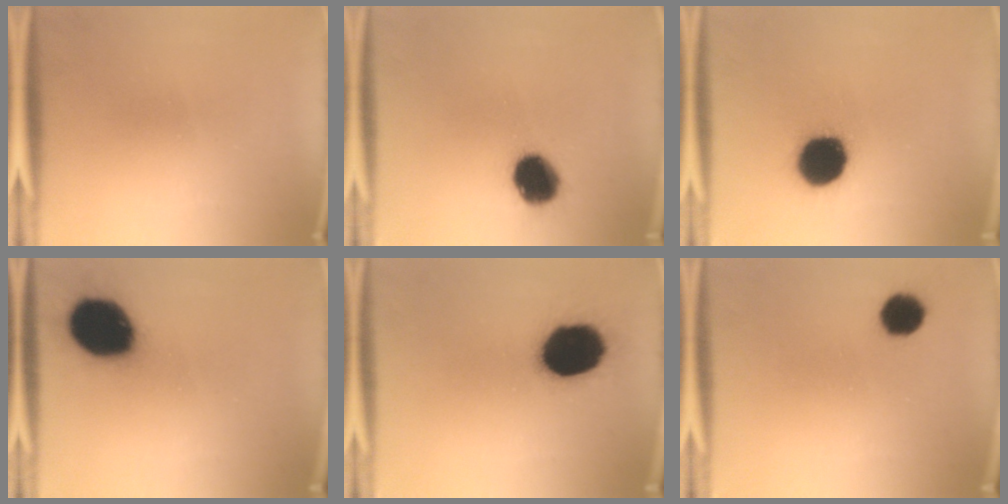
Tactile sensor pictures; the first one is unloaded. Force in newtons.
{"total": 10.3}
{"total": 13.5}
{"total": 19.7}
{"total": 19.4}
{"total": 5.6}